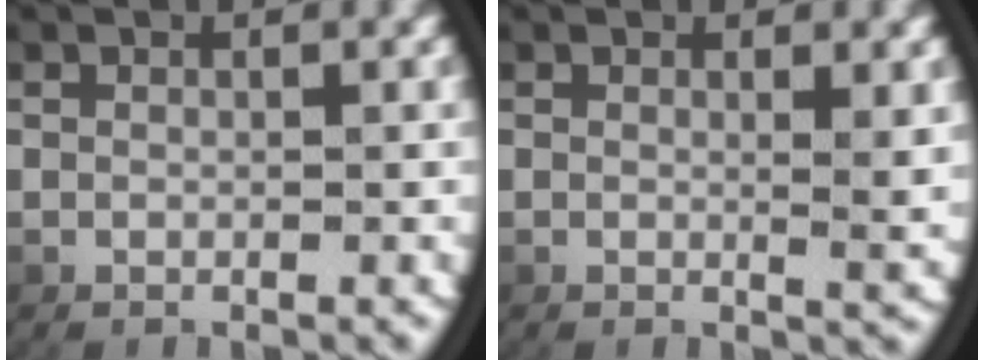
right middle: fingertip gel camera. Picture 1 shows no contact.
{"total": 1.3, "force": [0.4, -0.2, 1.3], "torque": [-0.020, -0.013, 0.010]}